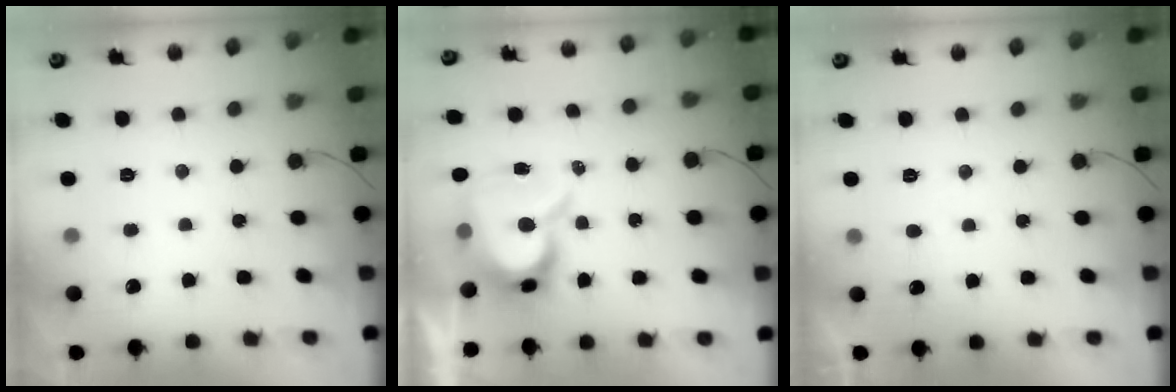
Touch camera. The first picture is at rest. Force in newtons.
{"total": 10.9, "press": 10.9, "slide": 1.1}
{"total": 2.3, "press": 2.3, "slide": 0.1}